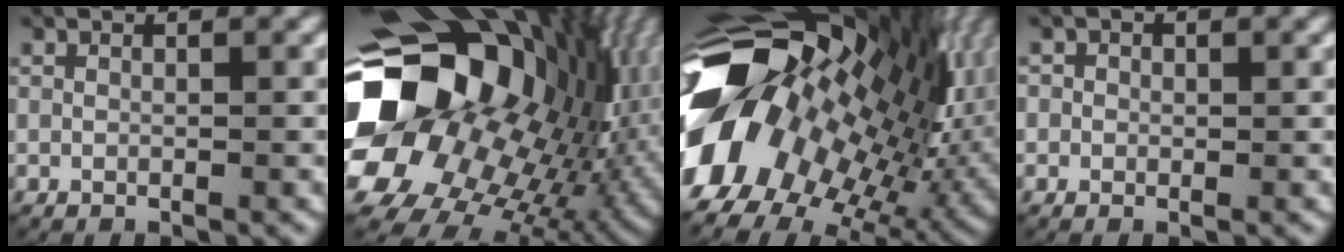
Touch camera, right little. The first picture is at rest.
{"total": 29.3, "force": [1.8, 20.3, 21.1], "torque": [-0.323, -0.024, 0.025]}
{"total": 31.1, "force": [1.6, 22.7, 21.2], "torque": [-0.326, -0.016, 0.006]}
{"total": 0.9, "force": [-0.1, 0.9, -0.2], "torque": [0.007, 0.003, -0.007]}